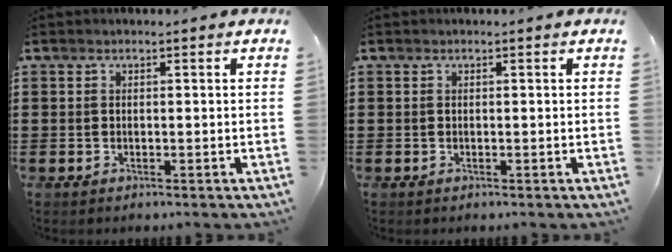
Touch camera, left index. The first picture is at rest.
{"total": 0.0}